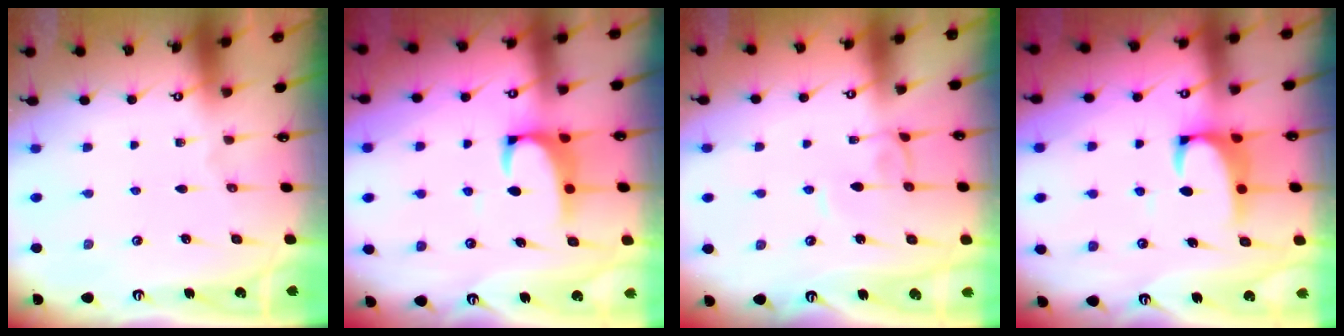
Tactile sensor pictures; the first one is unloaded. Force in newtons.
{"total": 2.1, "press": 1.9, "slide": 1.0}
{"total": 1.4, "press": 1.4, "slide": 0.2}
{"total": 2.3, "press": 2.1, "slide": 0.9}